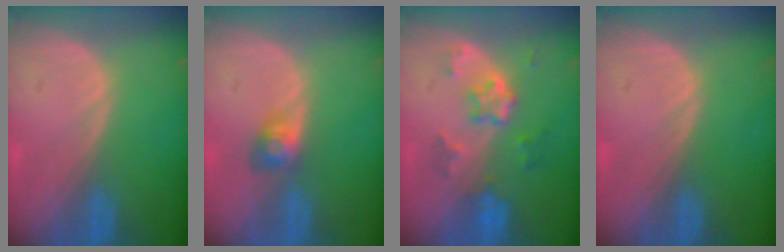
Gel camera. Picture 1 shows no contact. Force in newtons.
{"total": 2.9, "press": 2.7, "slide": 1.2}
{"total": 6.0, "press": 5.4, "slide": 2.6}
{"total": 0.0}